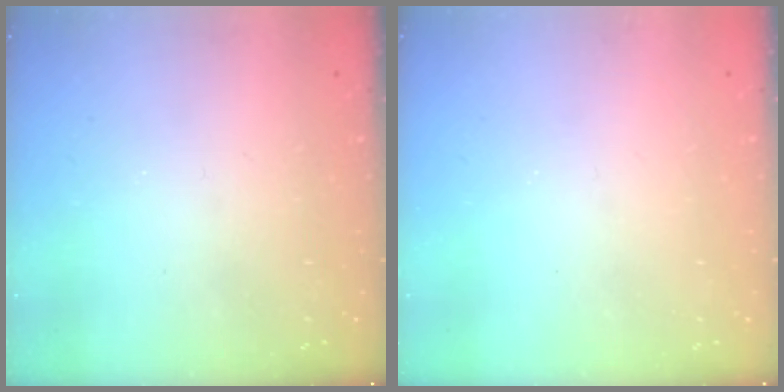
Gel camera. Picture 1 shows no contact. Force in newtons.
{"total": 0.0}